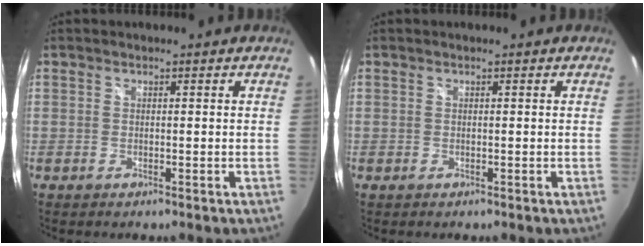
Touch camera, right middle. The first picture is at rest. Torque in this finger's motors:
{"motor_torque": [0.01, -0.03, 0.00, 0.00]}